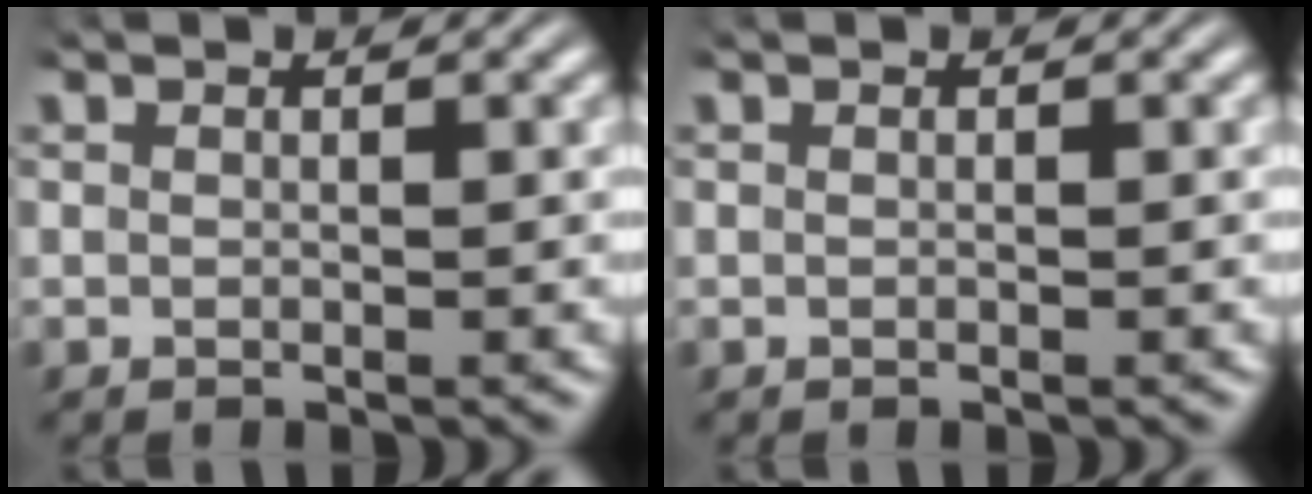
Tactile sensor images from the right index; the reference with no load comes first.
{"total": 0.0}